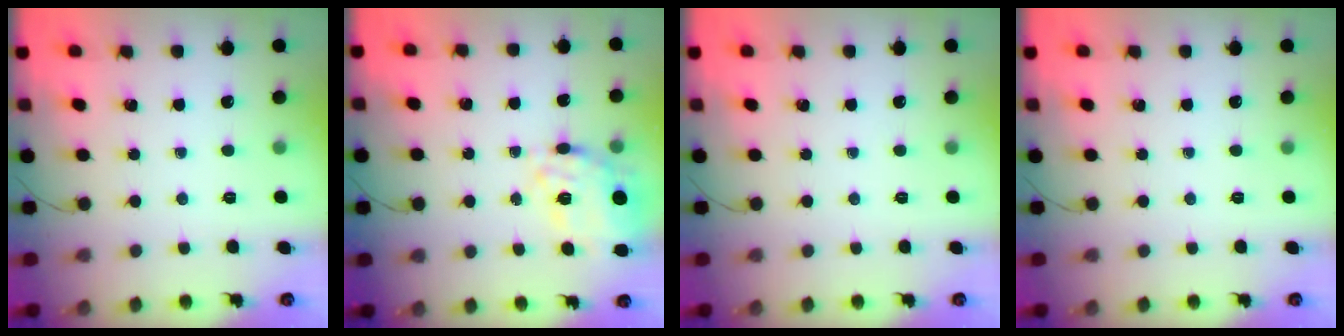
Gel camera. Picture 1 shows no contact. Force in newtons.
{"total": 12.1, "press": 11.5, "slide": 4.0}
{"total": 0.0}
{"total": 0.0}